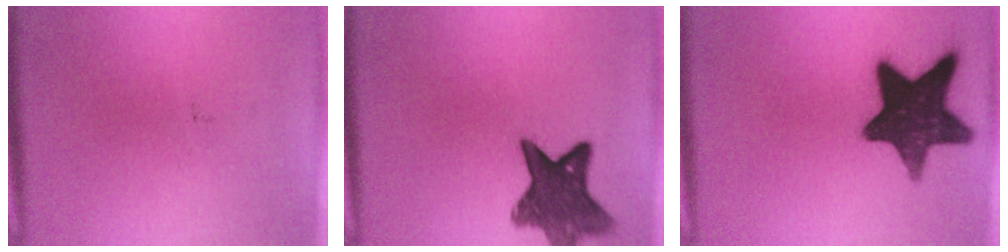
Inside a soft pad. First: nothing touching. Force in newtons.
{"total": 10.1}
{"total": 16.0}